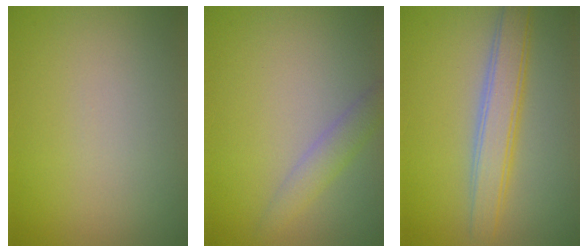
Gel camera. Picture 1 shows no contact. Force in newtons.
{"total": 2.1, "press": 2.1, "slide": 0.1}
{"total": 4.1, "press": 4.1, "slide": 0.2}